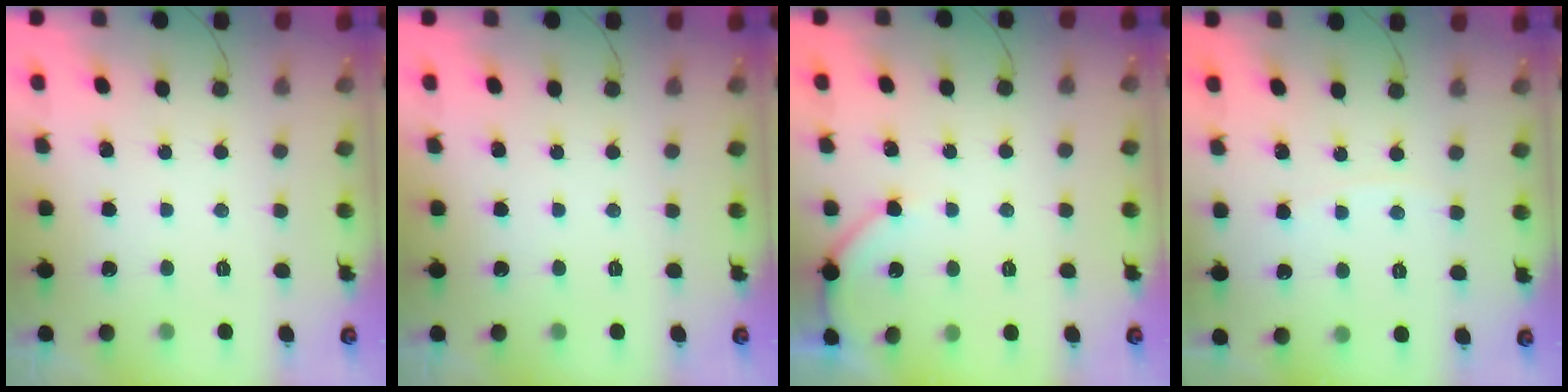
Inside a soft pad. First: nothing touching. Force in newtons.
{"total": 0.0}
{"total": 5.9, "press": 5.9, "slide": 0.7}
{"total": 2.6, "press": 2.6, "slide": 0.2}